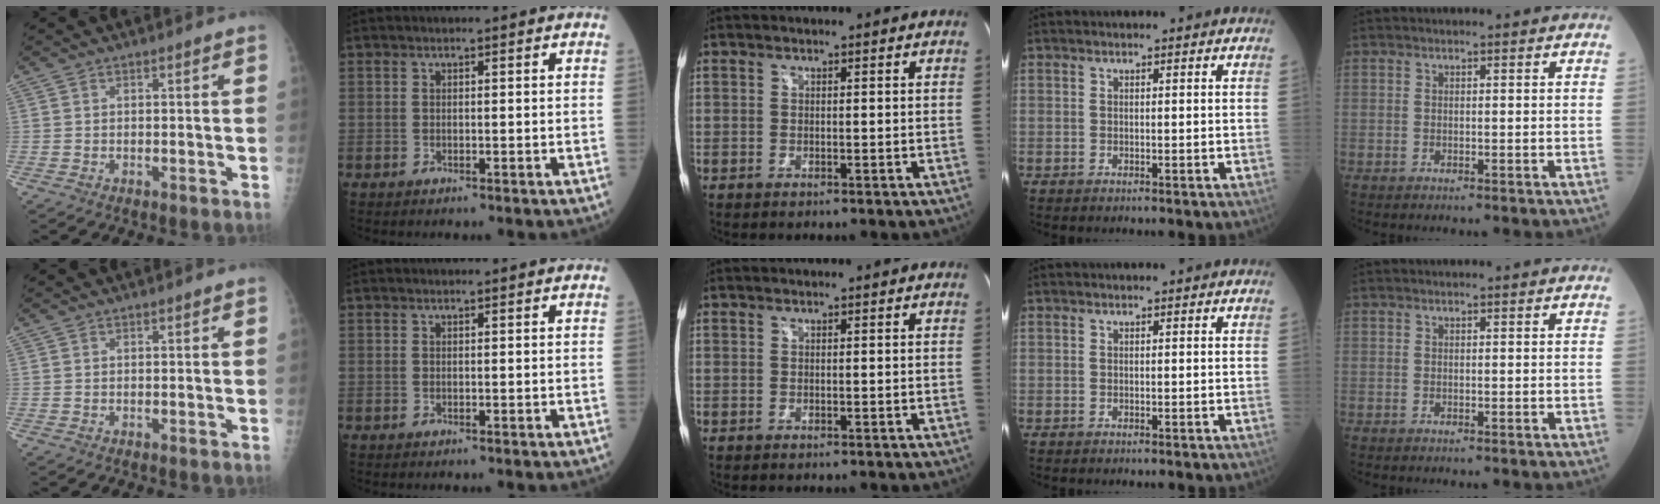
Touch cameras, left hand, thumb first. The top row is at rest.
{}